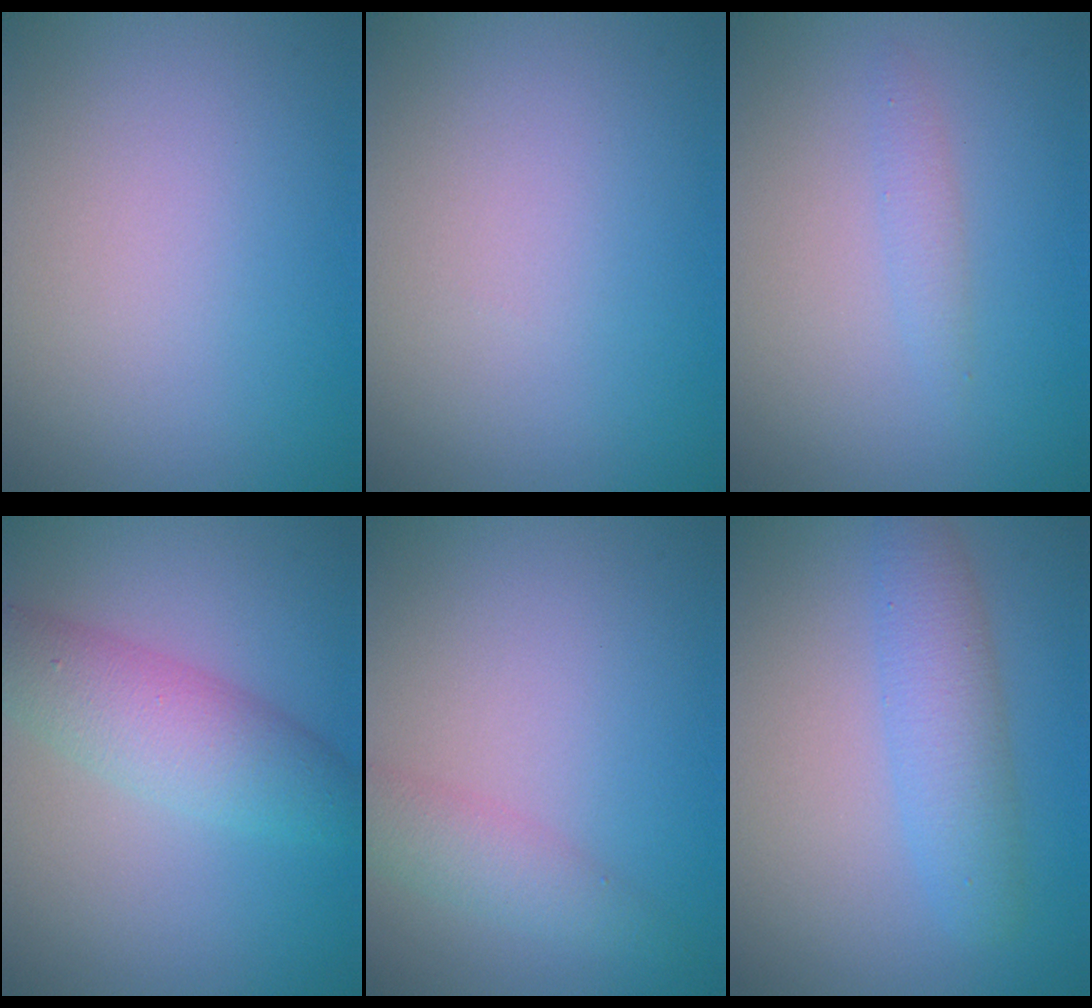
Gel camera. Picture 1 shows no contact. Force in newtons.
{"total": 0.0}
{"total": 1.2, "press": 1.2, "slide": 0.0}
{"total": 4.9, "press": 4.9, "slide": 0.1}
{"total": 2.5, "press": 2.5, "slide": 0.1}
{"total": 3.7, "press": 3.7, "slide": 0.2}